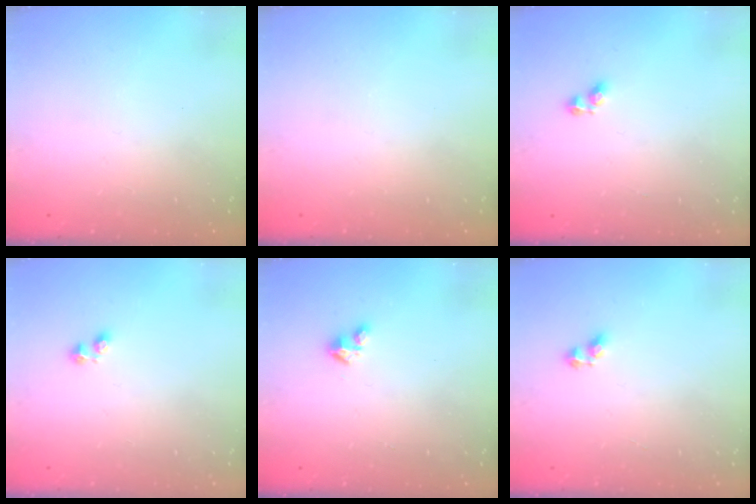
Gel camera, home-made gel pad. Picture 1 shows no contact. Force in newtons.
{"total": 0.0}
{"total": 3.0, "press": 2.9, "slide": 0.9}
{"total": 1.8, "press": 1.7, "slide": 0.4}
{"total": 3.1, "press": 3.1, "slide": 0.3}
{"total": 3.8, "press": 3.7, "slide": 0.9}